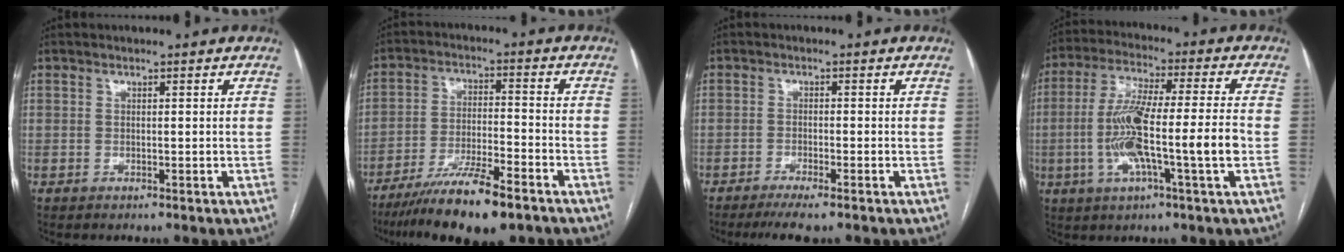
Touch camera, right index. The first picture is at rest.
{"total": 12.8, "force": [-9.2, 1.9, 8.7], "torque": [-0.153, -0.026, -0.158]}
{"total": 4.4, "force": [-3.3, 0.2, 2.8], "torque": [-0.047, -0.009, -0.057]}
{"total": 13.8, "force": [-2.8, 0.4, 13.5], "torque": [-0.259, 0.004, -0.052]}